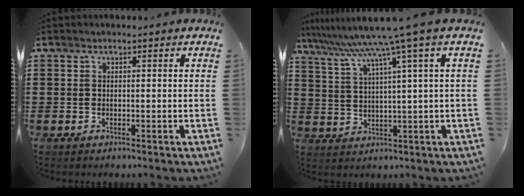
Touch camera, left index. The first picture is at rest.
{"total": 8.9, "force": [5.9, -1.5, 6.6], "torque": [-0.148, -0.037, 0.090]}